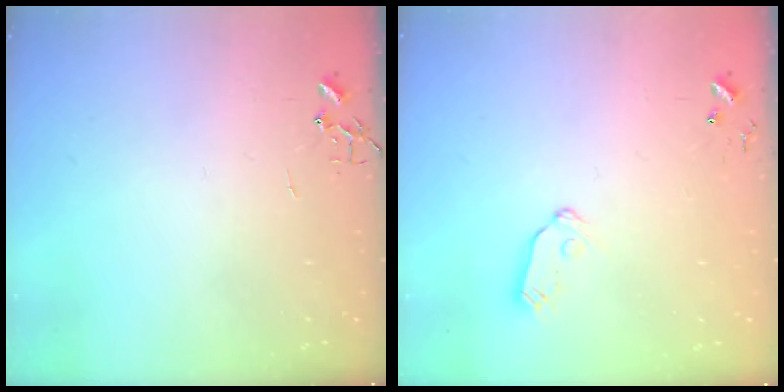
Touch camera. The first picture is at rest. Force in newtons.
{"total": 6.8, "press": 6.8, "slide": 0.4}